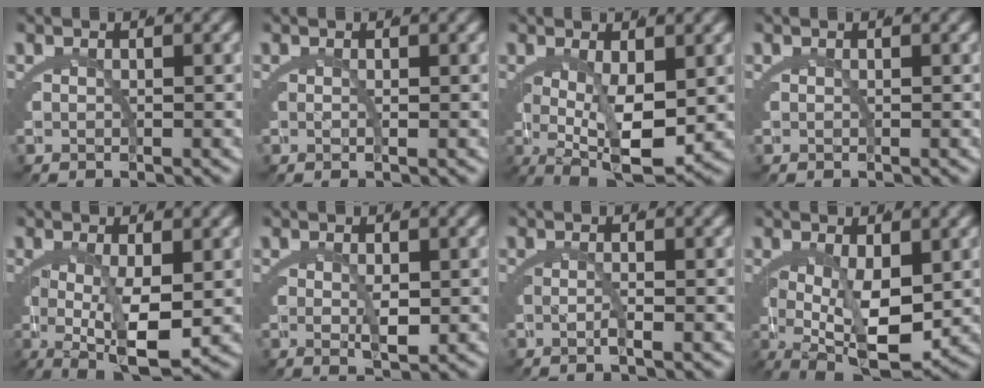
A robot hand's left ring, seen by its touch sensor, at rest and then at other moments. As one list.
[{"total": 1.0, "force": [0.1, 0.3, 0.9], "torque": [-0.022, -0.001, 0.001]}, {"total": 7.6, "force": [-2.0, 3.0, 6.7], "torque": [-0.112, -0.036, -0.009]}, {"total": 0.0}, {"total": 7.0, "force": [-1.5, 2.1, 6.5], "torque": [-0.104, -0.031, -0.004]}, {"total": 2.2, "force": [0.1, 0.2, 2.2], "torque": [-0.036, -0.019, 0.013]}, {"total": 1.9, "force": [0.0, 0.8, 1.7], "torque": [-0.032, 0.001, -0.005]}, {"total": 8.4, "force": [-2.2, 3.7, 7.3], "torque": [-0.126, -0.043, -0.009]}]